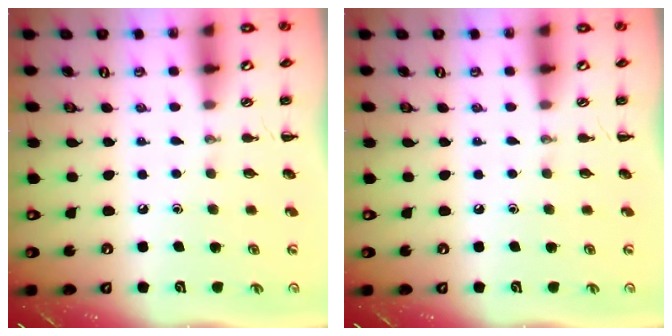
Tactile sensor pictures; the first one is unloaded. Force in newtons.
{"total": 0.0}